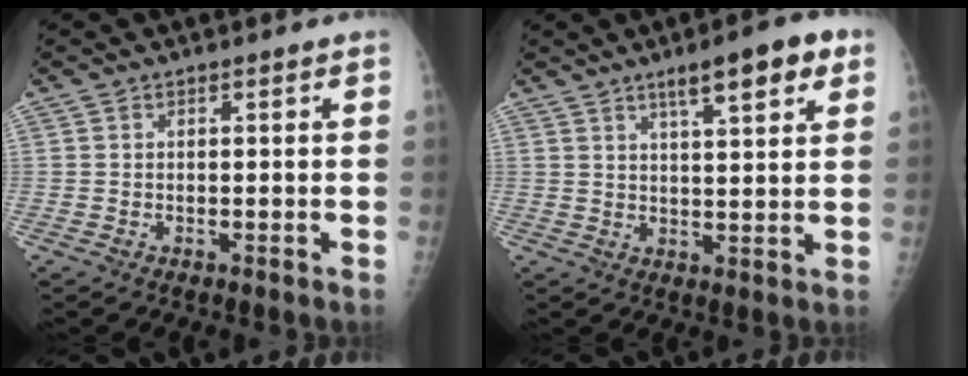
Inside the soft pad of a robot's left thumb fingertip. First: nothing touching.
{"total": 9.6, "force": [5.4, 2.2, 7.6], "torque": [-0.098, -0.015, 0.076]}